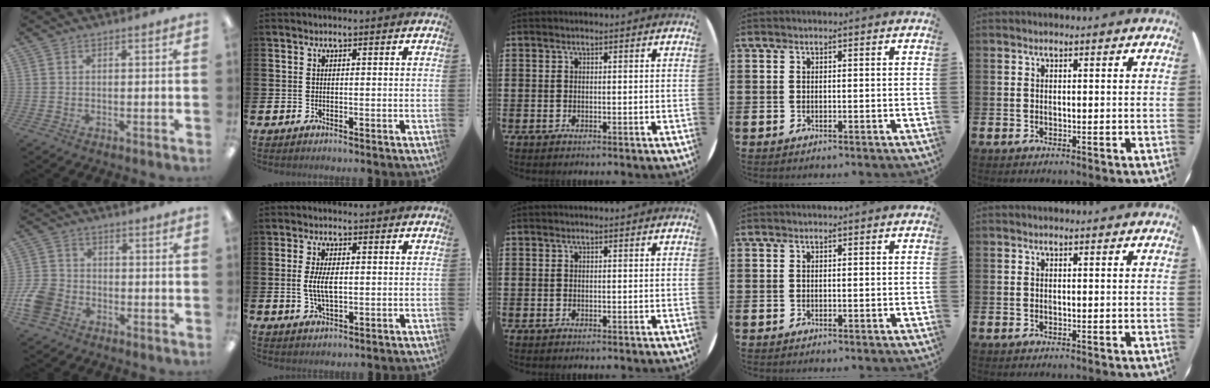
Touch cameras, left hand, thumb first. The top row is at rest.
{"thumb": {"total": 8.2, "force": [-3.3, 6.2, 4.2], "torque": [-0.094, 0.024, -0.060]}, "index": {"total": 4.5, "force": [0.3, 2.0, 4.1], "torque": [-0.073, -0.002, -0.002]}}